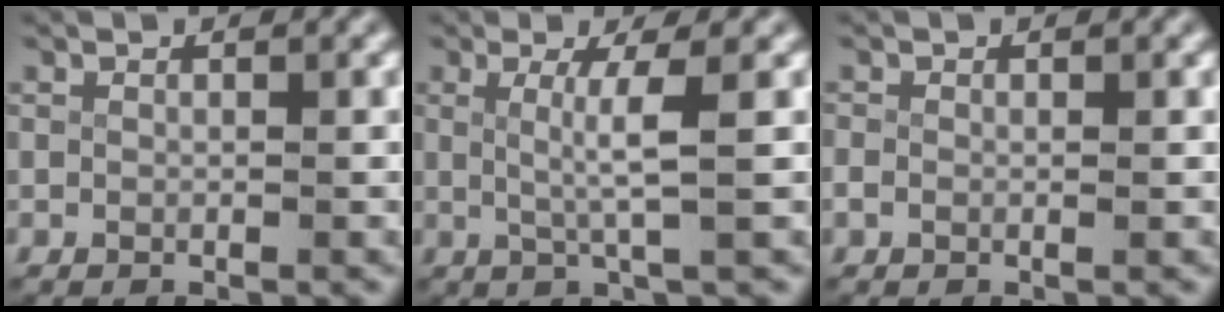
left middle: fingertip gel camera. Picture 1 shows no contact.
{"total": 3.5, "force": [0.4, -0.5, 3.4], "torque": [-0.065, -0.008, 0.013]}
{"total": 1.1, "force": [-0.4, 0.9, 0.6], "torque": [-0.024, -0.007, -0.003]}